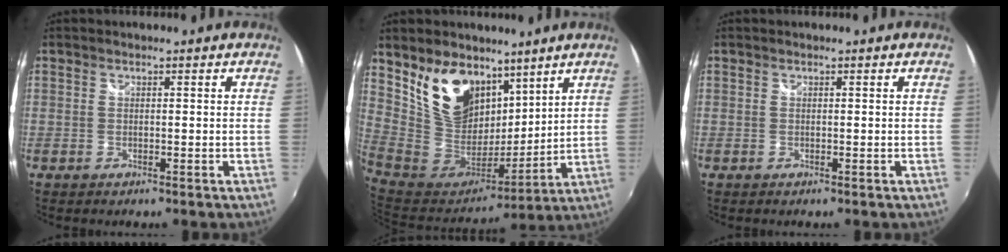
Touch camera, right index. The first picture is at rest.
{"total": 18.2, "force": [11.6, 10.9, 8.9], "torque": [-0.192, 0.013, 0.239]}
{"total": 0.0}